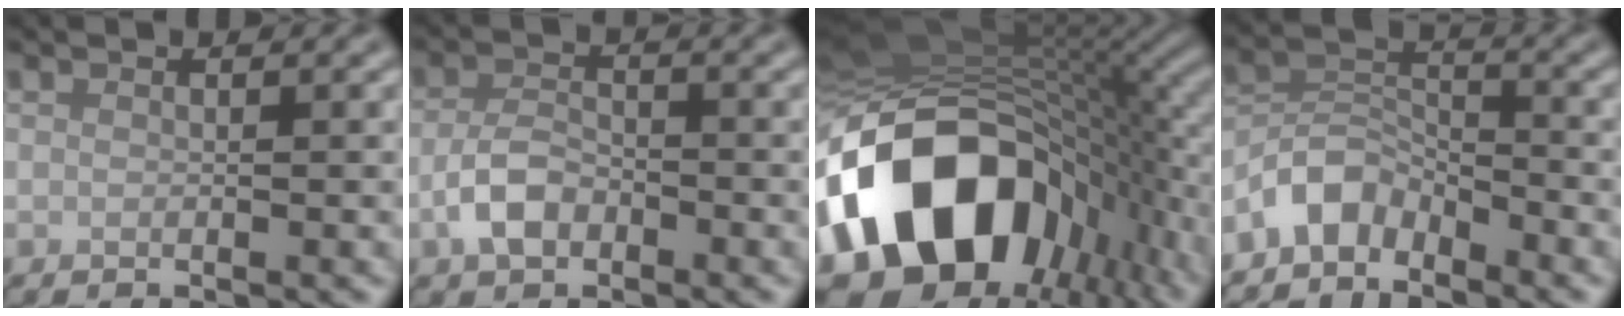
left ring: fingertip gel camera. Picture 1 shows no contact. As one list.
[{"total": 3.2, "force": [-1.5, 1.9, 2.1], "torque": [-0.041, 0.003, -0.036]}, {"total": 18.1, "force": [-6.3, 11.9, 12.1], "torque": [-0.220, -0.018, -0.106]}, {"total": 4.2, "force": [-3.3, 2.1, 1.5], "torque": [-0.022, 0.010, -0.076]}]